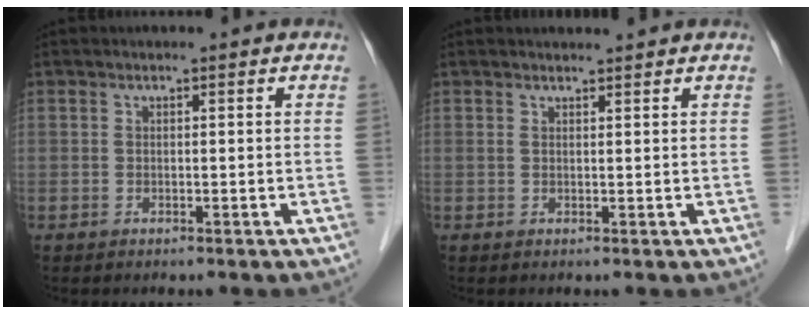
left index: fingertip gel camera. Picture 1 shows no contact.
{"total": 1.4, "force": [1.4, -0.1, 0.1], "torque": [-0.007, 0.007, 0.027]}